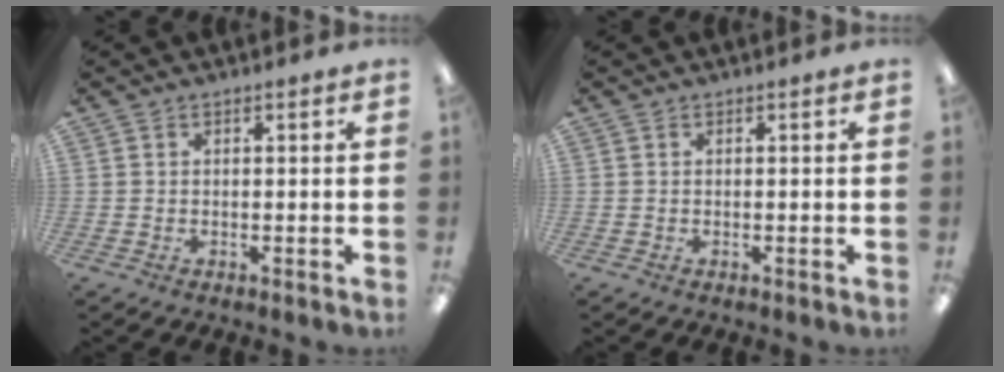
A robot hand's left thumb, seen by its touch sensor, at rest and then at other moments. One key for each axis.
{"total": 0.0}